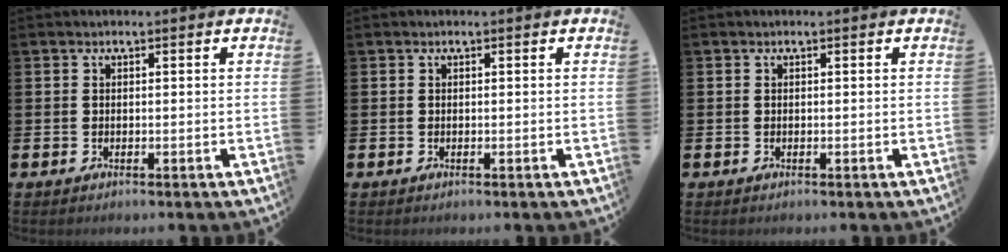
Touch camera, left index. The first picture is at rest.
{"total": 0.0}
{"total": 0.0}